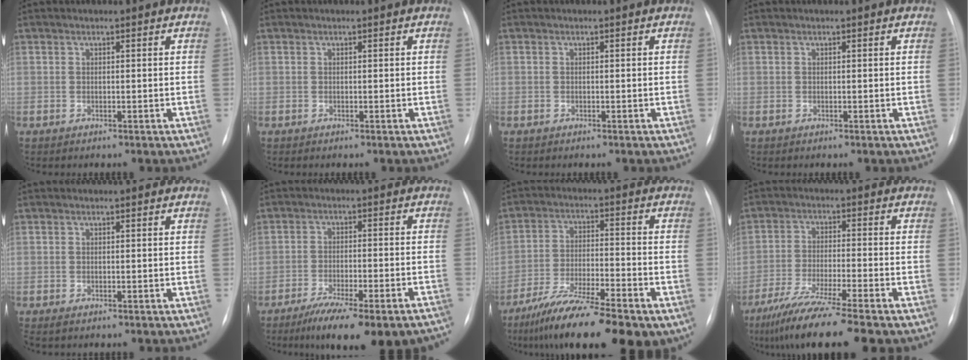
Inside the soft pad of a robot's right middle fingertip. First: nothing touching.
{"total": 0.0}
{"total": 0.0}
{"total": 0.0}
{"total": 0.8, "force": [-0.6, 0.3, 0.4], "torque": [-0.009, -0.002, -0.007]}
{"total": 15.8, "force": [-12.4, 1.9, 9.6], "torque": [-0.108, -0.016, -0.182]}
{"total": 16.6, "force": [-11.2, 3.0, 11.8], "torque": [-0.184, -0.026, -0.188]}
{"total": 11.9, "force": [-8.9, -0.7, 7.8], "torque": [-0.133, -0.038, -0.146]}